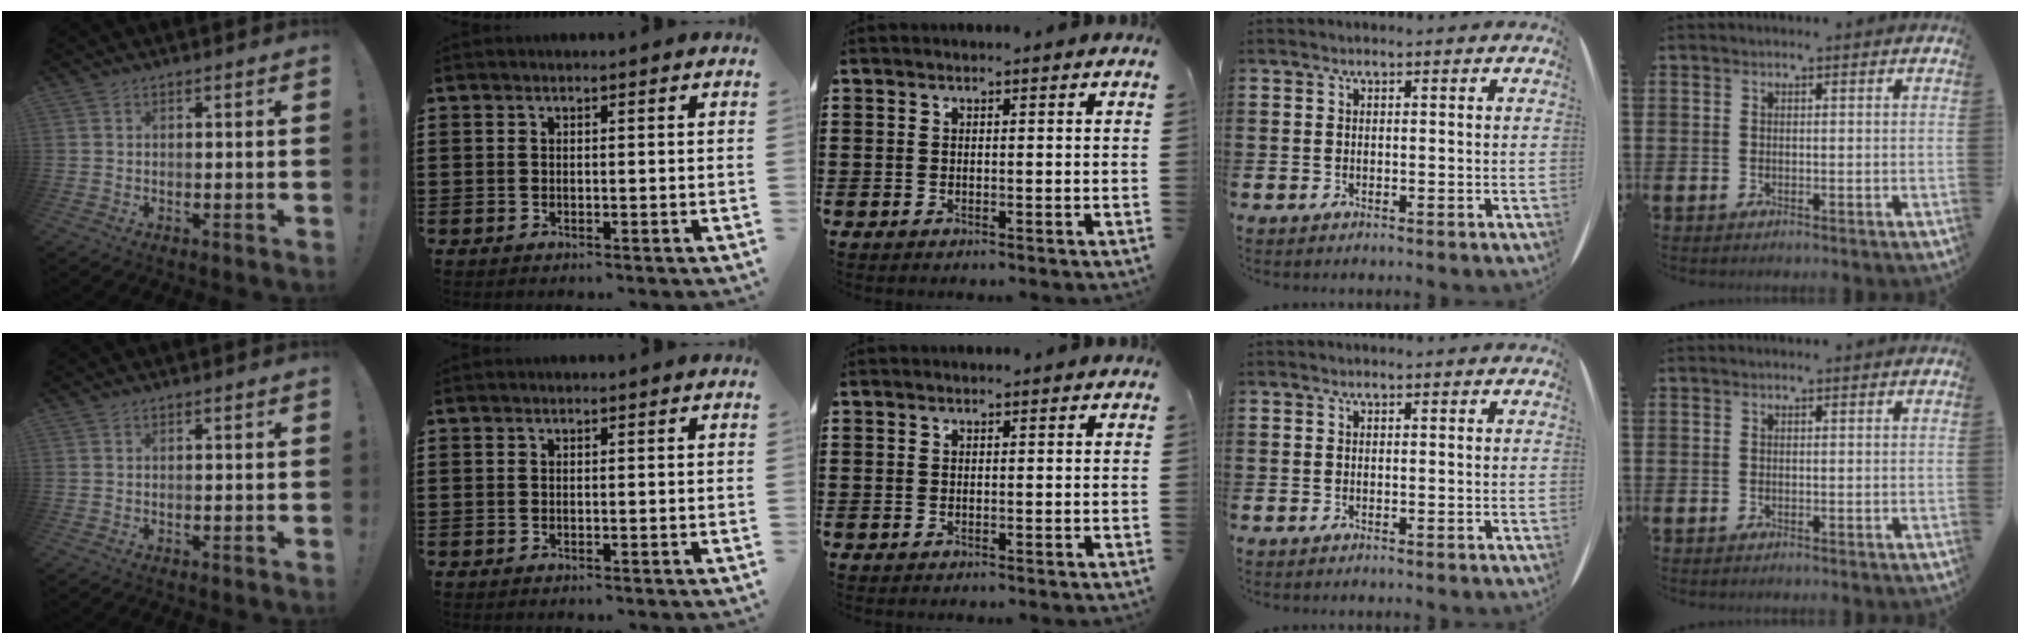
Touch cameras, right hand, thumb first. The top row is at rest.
{}